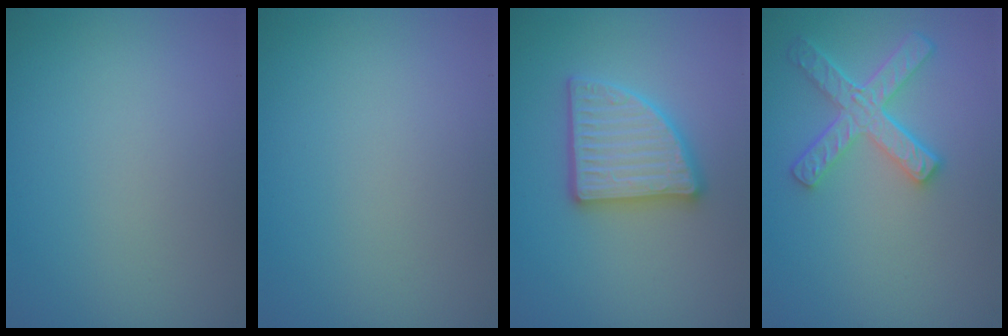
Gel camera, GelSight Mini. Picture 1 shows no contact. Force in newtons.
{"total": 0.0}
{"total": 4.9, "press": 4.8, "slide": 0.7}
{"total": 4.9, "press": 3.7, "slide": 3.2}